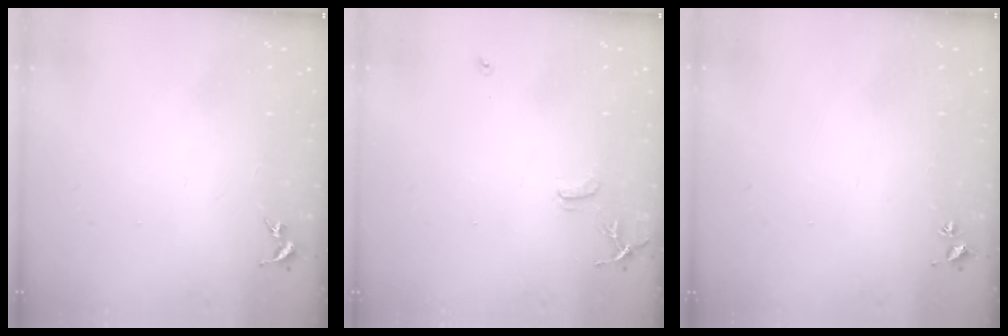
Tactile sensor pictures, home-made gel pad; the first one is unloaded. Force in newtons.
{"total": 7.9, "press": 7.9, "slide": 0.7}
{"total": 2.0, "press": 2.0, "slide": 0.3}